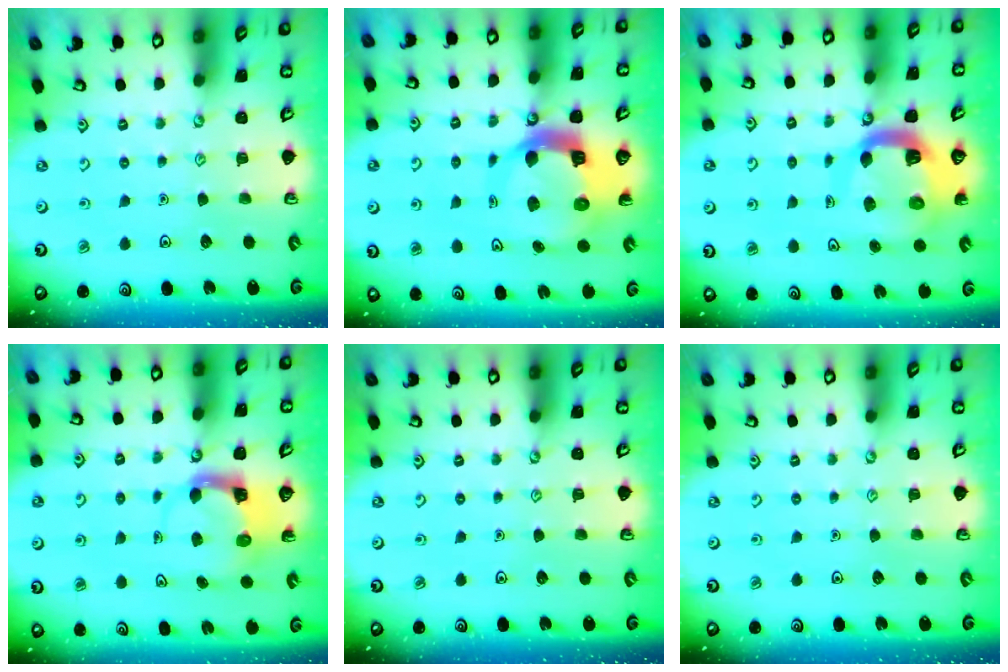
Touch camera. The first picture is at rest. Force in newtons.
{"total": 11.2, "press": 11.1, "slide": 1.7}
{"total": 10.7, "press": 10.6, "slide": 1.3}
{"total": 3.6, "press": 3.6, "slide": 0.4}
{"total": 0.0}
{"total": 0.0}